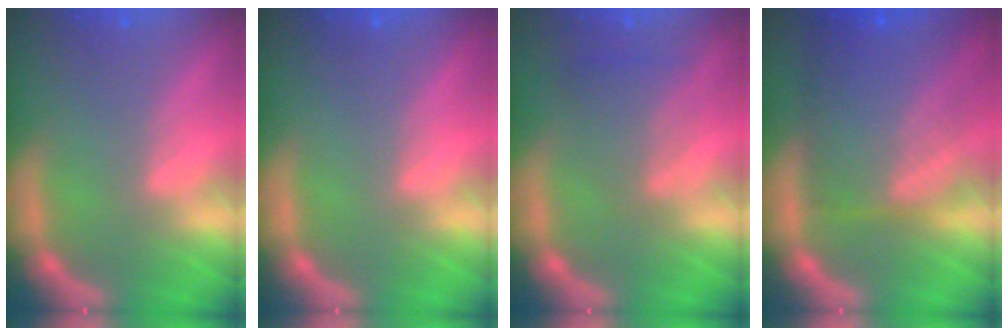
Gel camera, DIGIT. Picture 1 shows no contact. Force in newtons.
{"total": 0.0}
{"total": 3.0}
{"total": 9.1}